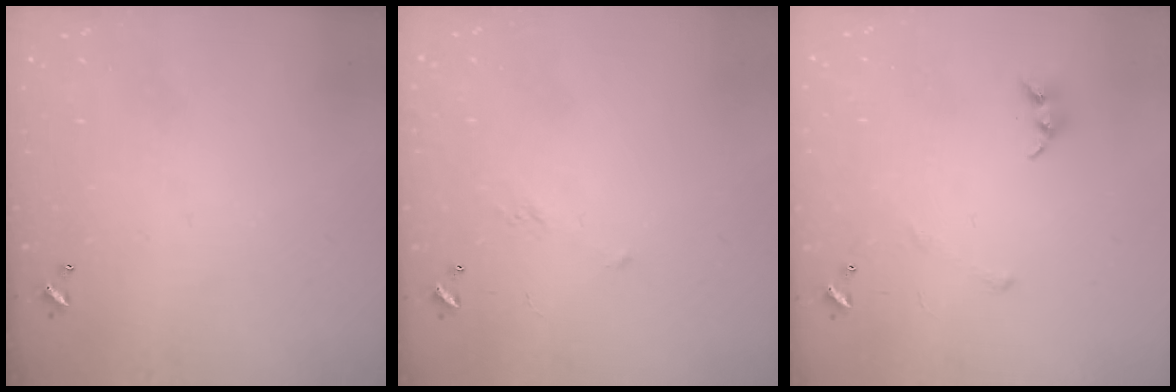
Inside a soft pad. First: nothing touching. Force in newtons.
{"total": 4.8, "press": 4.7, "slide": 0.9}
{"total": 4.7, "press": 4.7, "slide": 0.6}